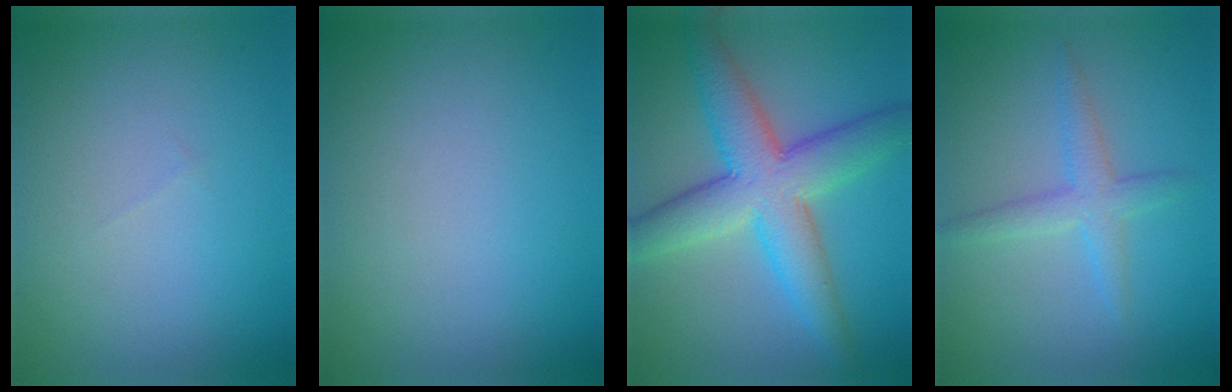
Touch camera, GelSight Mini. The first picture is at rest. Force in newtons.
{"total": 0.0}
{"total": 8.0, "press": 8.0, "slide": 0.2}
{"total": 2.6, "press": 2.6, "slide": 0.0}